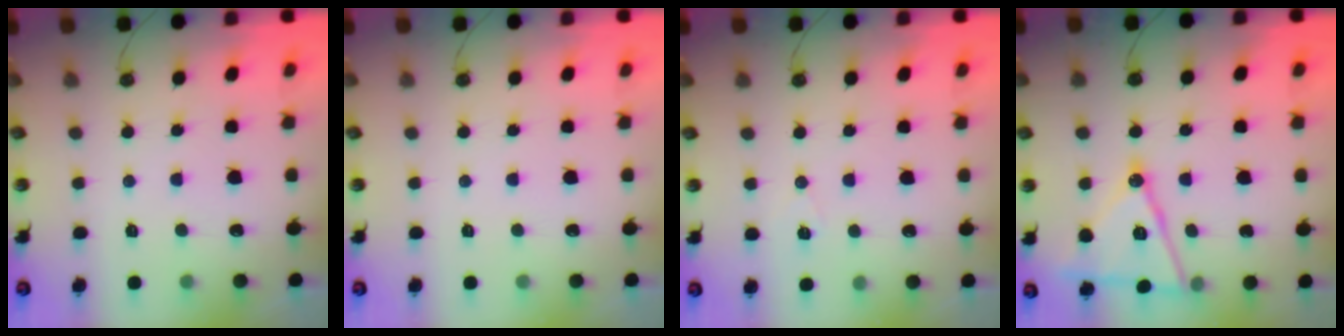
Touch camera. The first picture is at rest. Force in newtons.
{"total": 0.0}
{"total": 5.2, "press": 2.8, "slide": 4.4}
{"total": 15.9, "press": 15.4, "slide": 3.7}